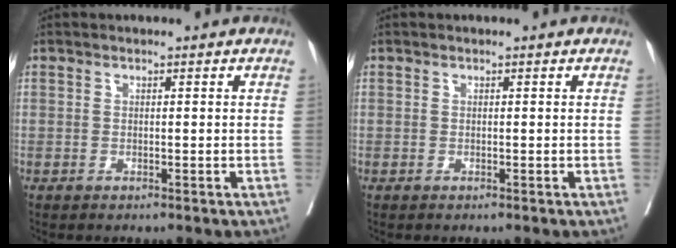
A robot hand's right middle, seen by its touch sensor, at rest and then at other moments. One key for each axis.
{"total": 0.0}